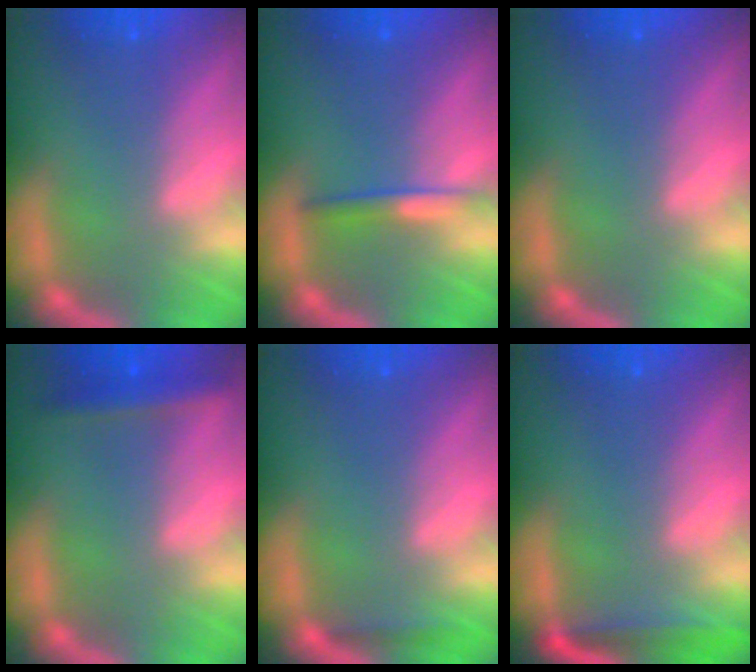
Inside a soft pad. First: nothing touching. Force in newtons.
{"total": 2.0}
{"total": 0.0}
{"total": 2.4}
{"total": 0.9}
{"total": 3.0}